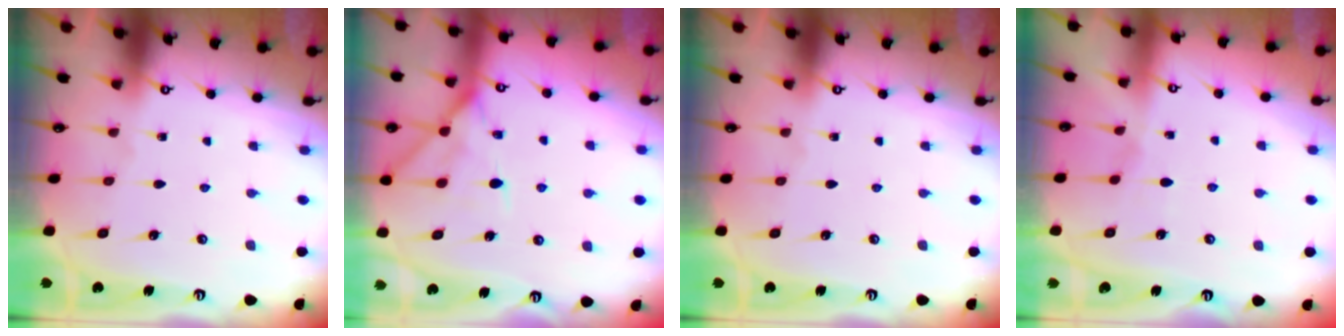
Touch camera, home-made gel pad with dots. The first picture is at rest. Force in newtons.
{"total": 13.2, "press": 13.2, "slide": 1.2}
{"total": 0.0}
{"total": 2.5, "press": 2.4, "slide": 0.5}